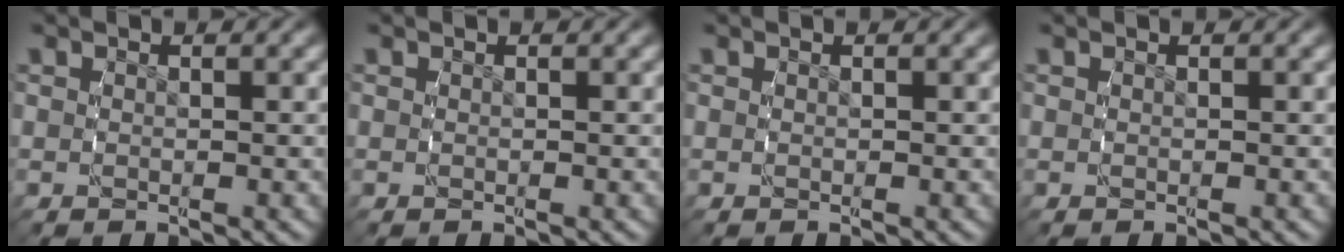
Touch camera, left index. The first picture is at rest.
{"total": 0.0}
{"total": 0.0}
{"total": 0.0}